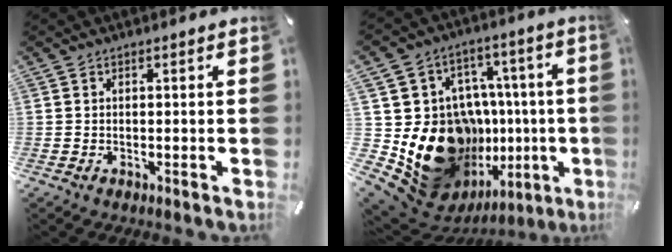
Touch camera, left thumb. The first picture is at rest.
{"total": 24.9, "force": [-6.5, 19.0, 14.7], "torque": [-0.223, 0.010, -0.053]}